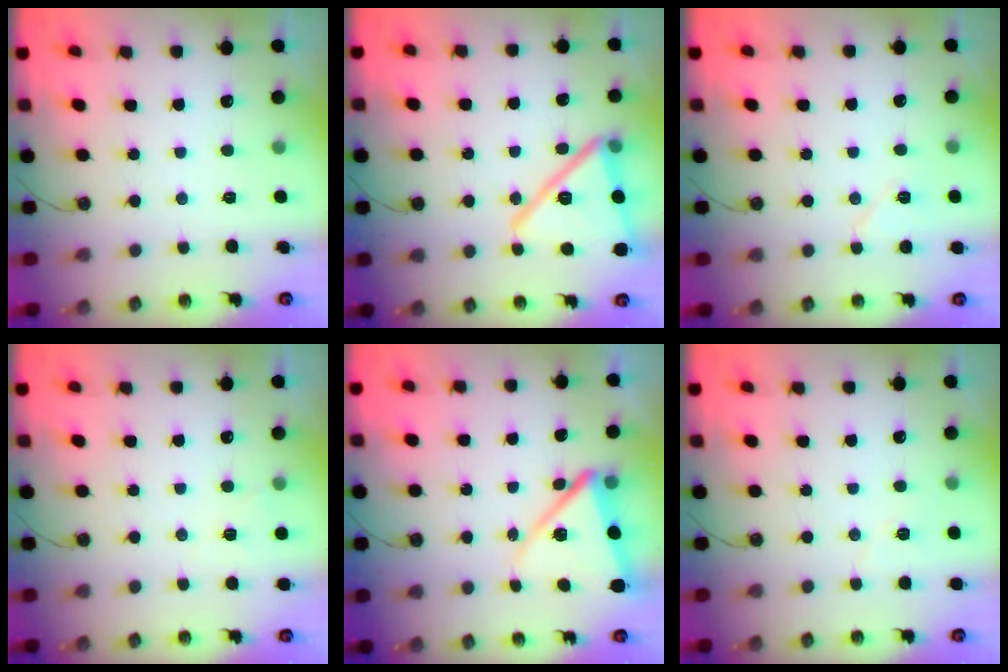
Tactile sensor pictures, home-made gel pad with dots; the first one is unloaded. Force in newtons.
{"total": 18.3, "press": 17.9, "slide": 3.6}
{"total": 5.9, "press": 5.6, "slide": 2.0}
{"total": 4.5, "press": 4.1, "slide": 1.8}
{"total": 11.5, "press": 11.4, "slide": 1.3}
{"total": 4.9, "press": 4.7, "slide": 1.1}